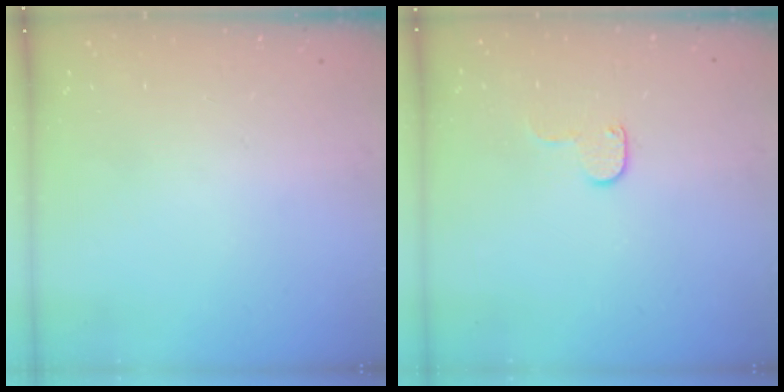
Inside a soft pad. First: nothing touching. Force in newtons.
{"total": 5.6, "press": 5.5, "slide": 0.5}